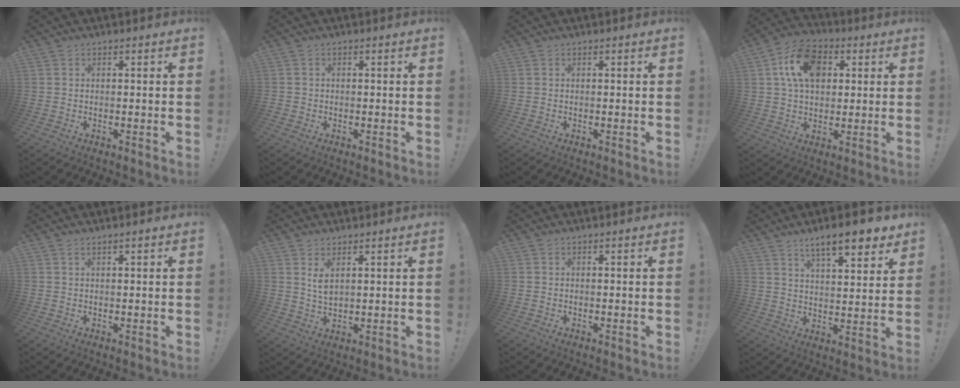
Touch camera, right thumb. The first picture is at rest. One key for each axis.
{"total": 1.0, "fx": -0.2, "fy": 1.0, "fz": 0.1, "tx": -0.009, "ty": 0.007, "tz": -0.002}
{"total": 0.0}
{"total": 14.1, "fx": 4.5, "fy": 9.8, "fz": 9.0, "tx": -0.143, "ty": 0.003, "tz": 0.087}
{"total": 1.1, "fx": 0.7, "fy": 0.0, "fz": 0.9, "tx": -0.024, "ty": 0.002, "tz": 0.014}
{"total": 4.1, "fx": 2.5, "fy": 1.4, "fz": 2.9, "tx": -0.054, "ty": -0.018, "tz": 0.043}
{"total": 0.0}
{"total": 10.9, "fx": 7.8, "fy": 2.6, "fz": 7.2, "tx": -0.113, "ty": -0.047, "tz": 0.131}